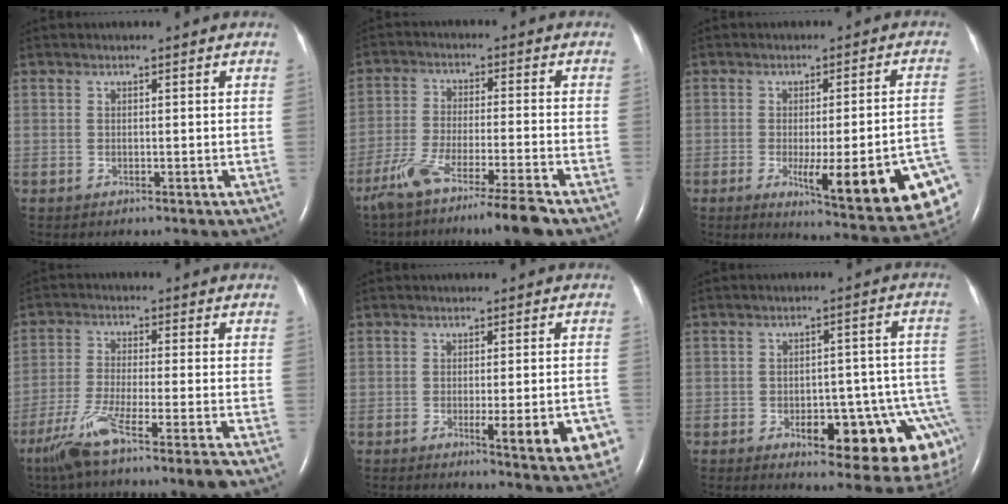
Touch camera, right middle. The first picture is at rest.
{"total": 10.9, "force": [-8.2, -1.1, 7.0], "torque": [-0.122, -0.034, -0.142]}
{"total": 19.0, "force": [-7.3, 2.1, 17.4], "torque": [-0.129, -0.013, -0.085]}
{"total": 10.3, "force": [-7.2, -1.2, 7.3], "torque": [-0.134, -0.035, -0.129]}
{"total": 9.7, "force": [-3.6, 1.2, 8.9], "torque": [-0.080, -0.016, -0.041]}
{"total": 16.3, "force": [-7.6, 5.4, 13.4], "torque": [-0.071, 0.037, -0.084]}